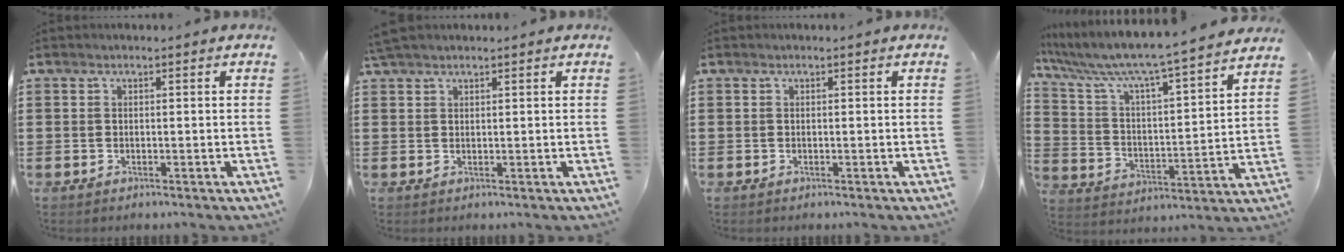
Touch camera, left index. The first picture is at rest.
{"total": 1.8, "force": [1.5, 0.3, 0.9], "torque": [-0.021, 0.002, 0.029]}
{"total": 0.0}
{"total": 6.8, "force": [6.2, -0.3, 2.7], "torque": [-0.085, -0.058, 0.094]}